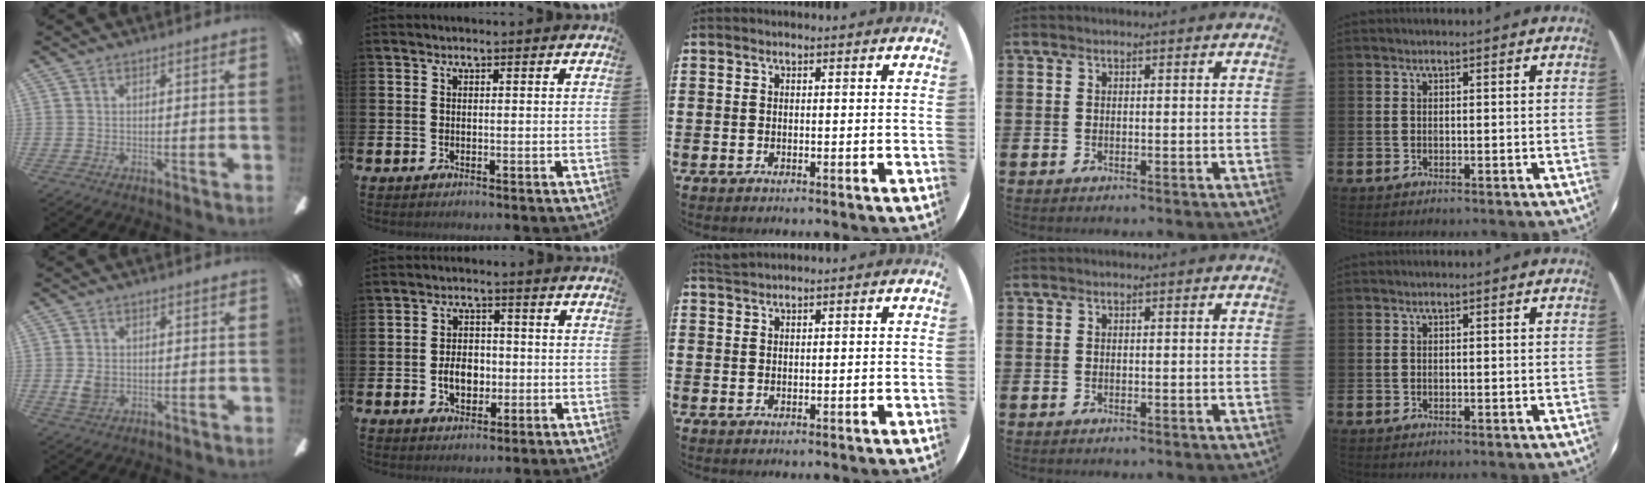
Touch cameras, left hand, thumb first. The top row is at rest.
{"thumb": {"total": 3.7, "force": [-0.3, 2.8, 2.3], "torque": [-0.041, 0.002, -0.008]}, "index": {"total": 4.6, "force": [-0.9, 3.3, 3.0], "torque": [-0.044, 0.001, -0.022]}, "middle": {"total": 1.1, "force": [1.1, -0.2, -0.1], "torque": [0.001, -0.001, 0.022]}}